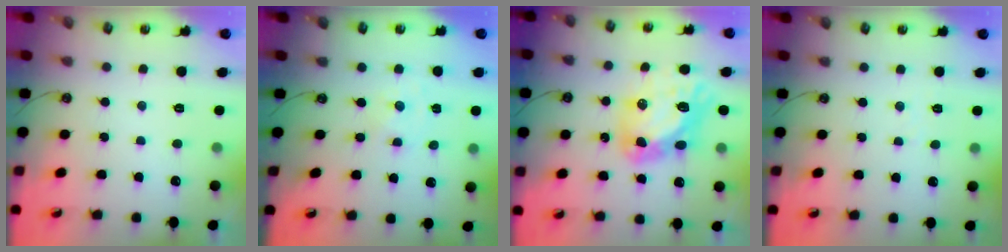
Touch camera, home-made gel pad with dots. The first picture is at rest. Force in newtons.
{"total": 0.0}
{"total": 14.0, "press": 13.9, "slide": 1.2}
{"total": 2.5, "press": 2.5, "slide": 0.4}